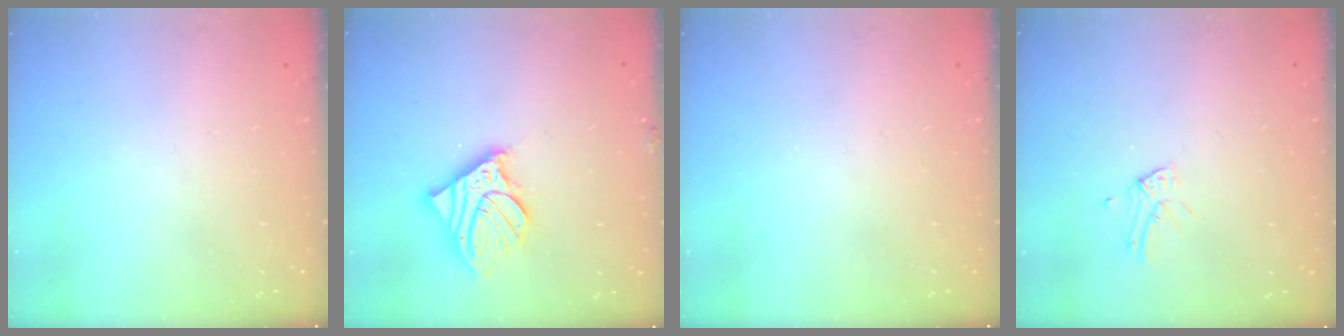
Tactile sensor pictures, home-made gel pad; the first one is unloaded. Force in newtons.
{"total": 11.9, "press": 11.7, "slide": 2.1}
{"total": 0.0}
{"total": 3.0, "press": 3.0, "slide": 0.3}